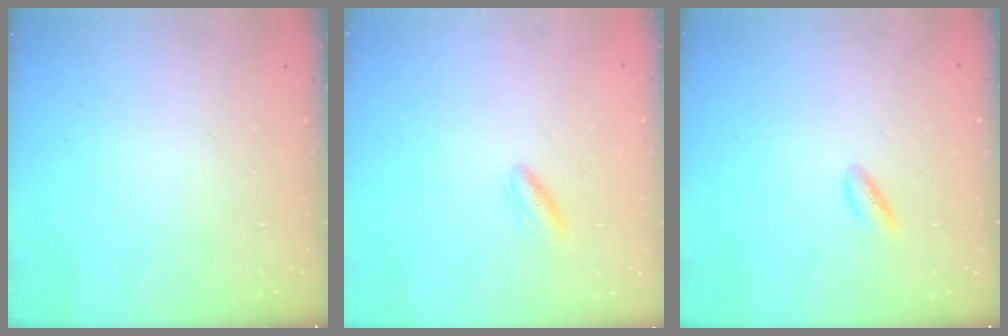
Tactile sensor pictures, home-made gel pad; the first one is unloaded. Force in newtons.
{"total": 4.1, "press": 4.0, "slide": 1.0}
{"total": 3.0, "press": 2.8, "slide": 0.9}